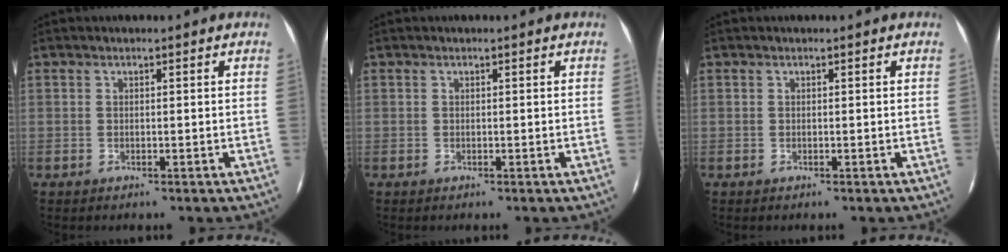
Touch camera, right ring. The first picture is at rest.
{"total": 0.0}
{"total": 0.0}